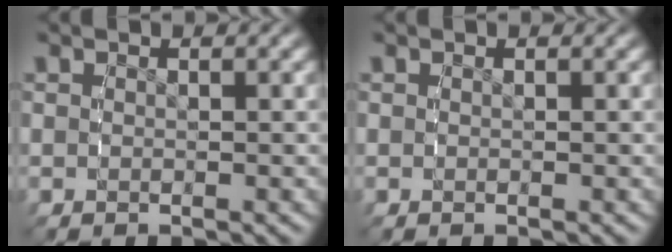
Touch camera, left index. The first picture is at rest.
{"total": 0.0}